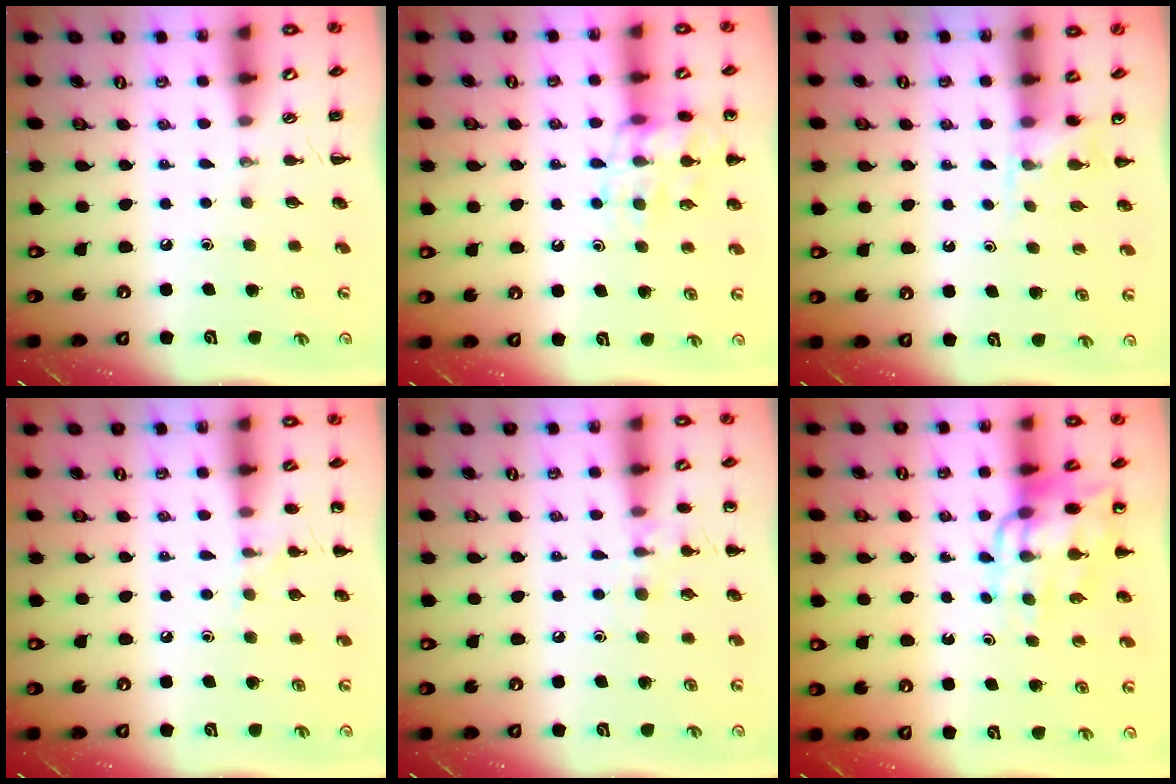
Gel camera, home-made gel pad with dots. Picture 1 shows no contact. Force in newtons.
{"total": 14.6, "press": 14.5, "slide": 2.1}
{"total": 4.8, "press": 4.6, "slide": 1.4}
{"total": 6.7, "press": 6.4, "slide": 1.9}
{"total": 8.0, "press": 7.7, "slide": 2.1}
{"total": 12.4, "press": 12.0, "slide": 3.0}